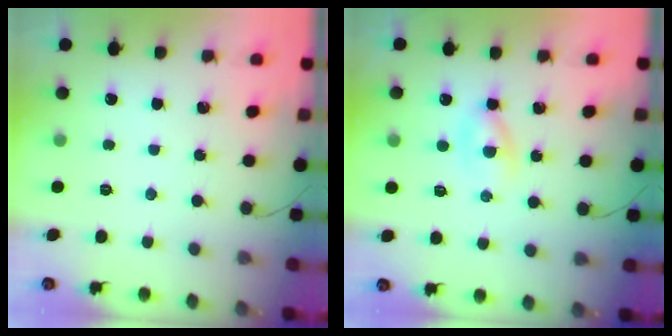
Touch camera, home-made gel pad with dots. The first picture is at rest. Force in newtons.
{"total": 2.7, "press": 2.5, "slide": 1.1}